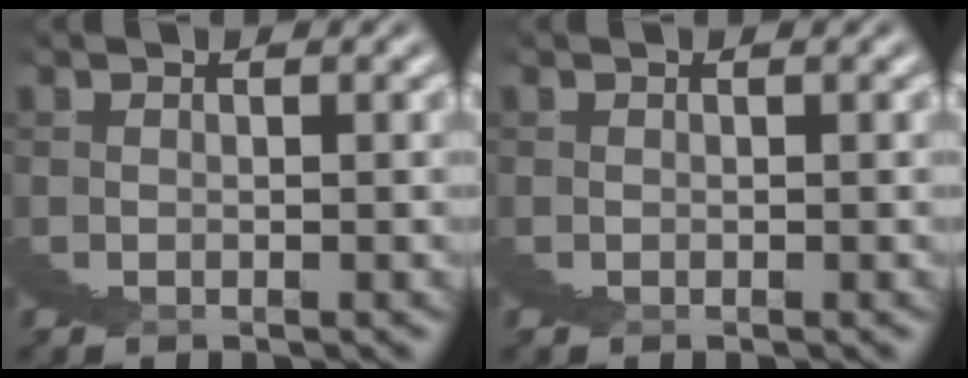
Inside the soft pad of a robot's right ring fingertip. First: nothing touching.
{"total": 0.0}